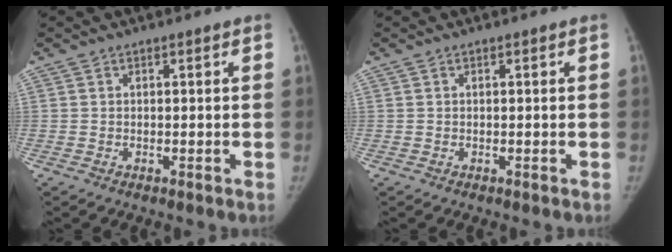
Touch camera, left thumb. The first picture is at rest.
{"total": 0.0}